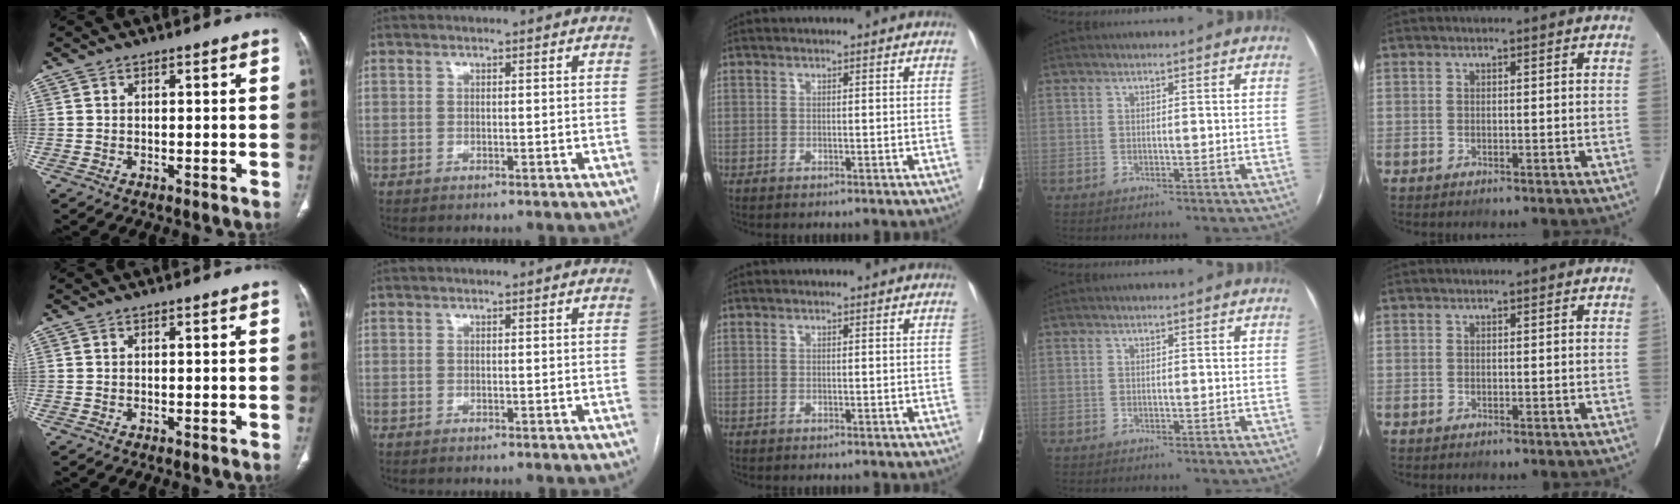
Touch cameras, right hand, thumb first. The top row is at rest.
{}